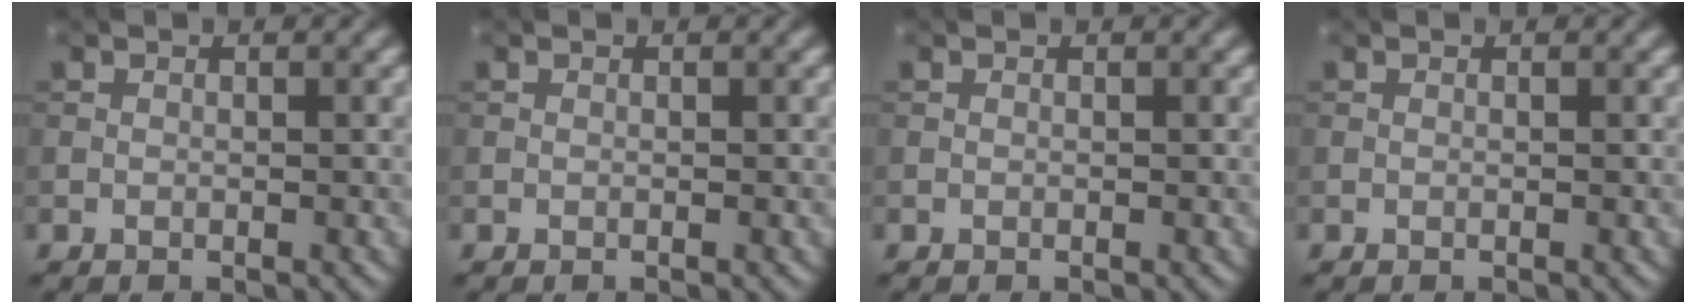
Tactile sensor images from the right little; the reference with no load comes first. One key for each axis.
{"total": 0.0}
{"total": 0.0}
{"total": 0.0}